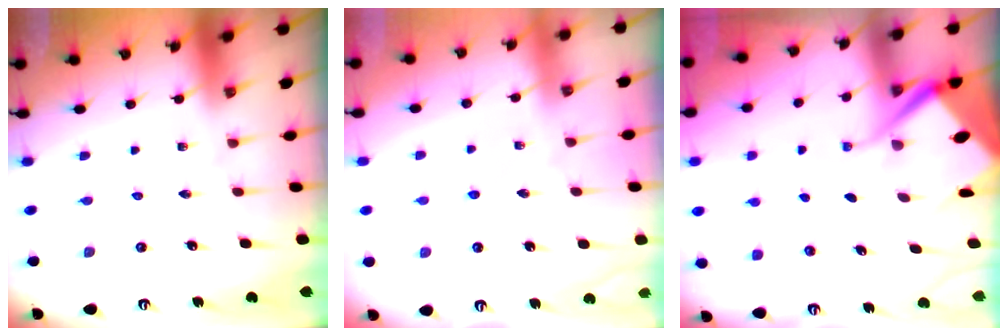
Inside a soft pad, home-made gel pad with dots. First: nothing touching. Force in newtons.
{"total": 4.0, "press": 4.0, "slide": 0.4}
{"total": 8.7, "press": 8.6, "slide": 0.8}